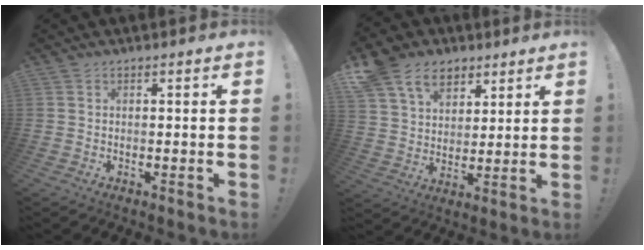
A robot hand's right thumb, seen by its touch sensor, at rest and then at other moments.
{"total": 14.4, "force": [8.0, 10.5, 5.9], "torque": [-0.104, -0.036, 0.157]}